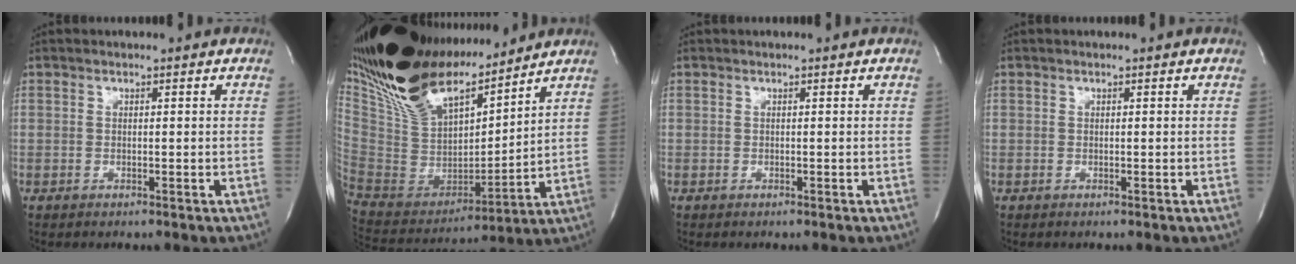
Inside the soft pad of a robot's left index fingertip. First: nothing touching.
{"total": 22.5, "force": [18.4, 6.9, 11.0], "torque": [-0.215, -0.008, 0.338]}
{"total": 0.0}
{"total": 0.0}